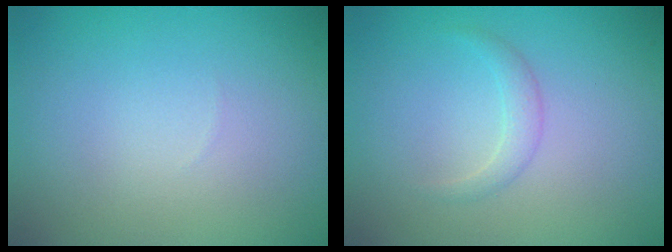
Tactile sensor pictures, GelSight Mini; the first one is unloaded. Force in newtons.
{"total": 1.2, "press": 1.2, "slide": 0.1}